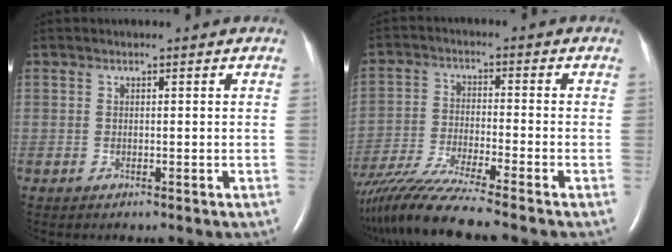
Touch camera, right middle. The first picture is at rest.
{"total": 11.9, "force": [-10.2, -1.4, 6.0], "torque": [-0.104, -0.034, -0.181]}